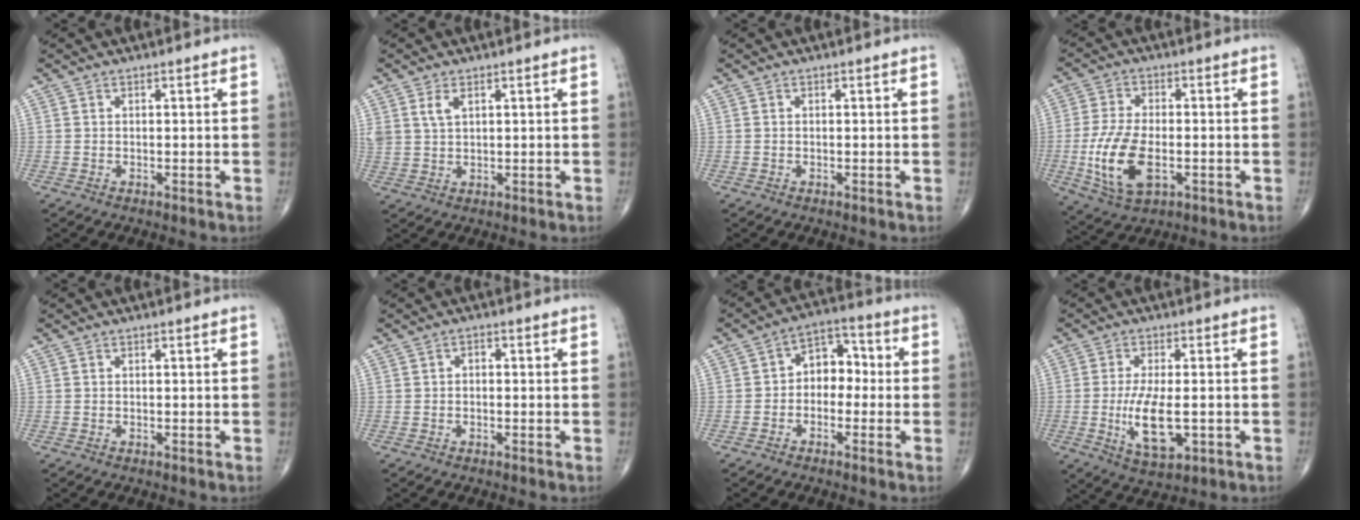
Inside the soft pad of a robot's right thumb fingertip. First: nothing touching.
{"total": 3.5, "force": [1.7, 1.9, 2.4], "torque": [-0.049, -0.003, 0.039]}
{"total": 0.0}
{"total": 12.3, "force": [-2.8, 6.3, 10.1], "torque": [-0.210, 0.000, -0.045]}
{"total": 0.0}
{"total": 1.2, "force": [-0.1, 0.8, 0.8], "torque": [-0.004, 0.005, -0.007]}
{"total": 7.2, "force": [-0.8, 5.3, 4.8], "torque": [-0.038, 0.036, -0.031]}
{"total": 9.4, "force": [-1.6, 3.7, 8.5], "torque": [-0.158, -0.015, -0.021]}